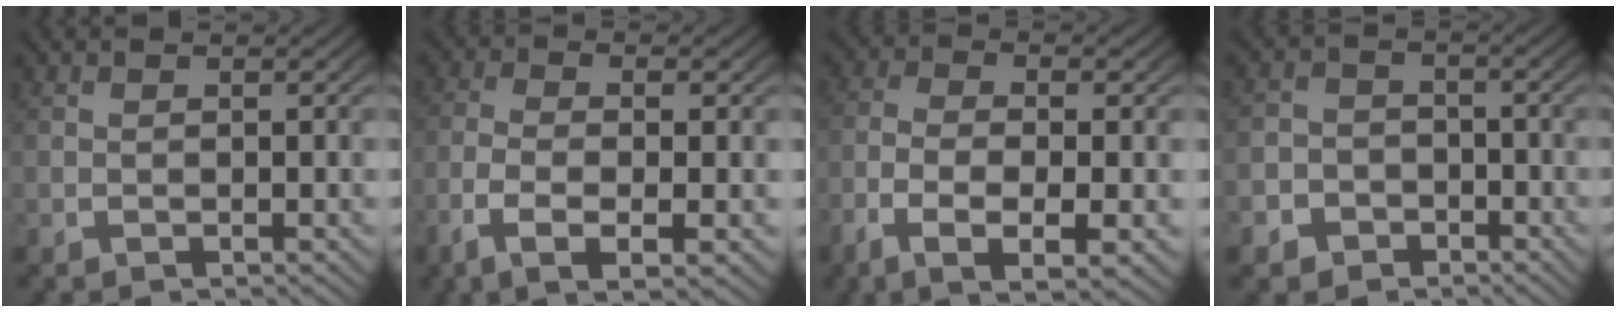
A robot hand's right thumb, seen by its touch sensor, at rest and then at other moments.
{"total": 5.7, "force": [-1.6, 2.5, 4.8], "torque": [-0.110, -0.014, -0.022]}
{"total": 7.4, "force": [-2.4, 3.5, 6.0], "torque": [-0.138, -0.024, -0.029]}
{"total": 5.3, "force": [-2.7, 4.6, 0.8], "torque": [-0.007, -0.020, -0.044]}